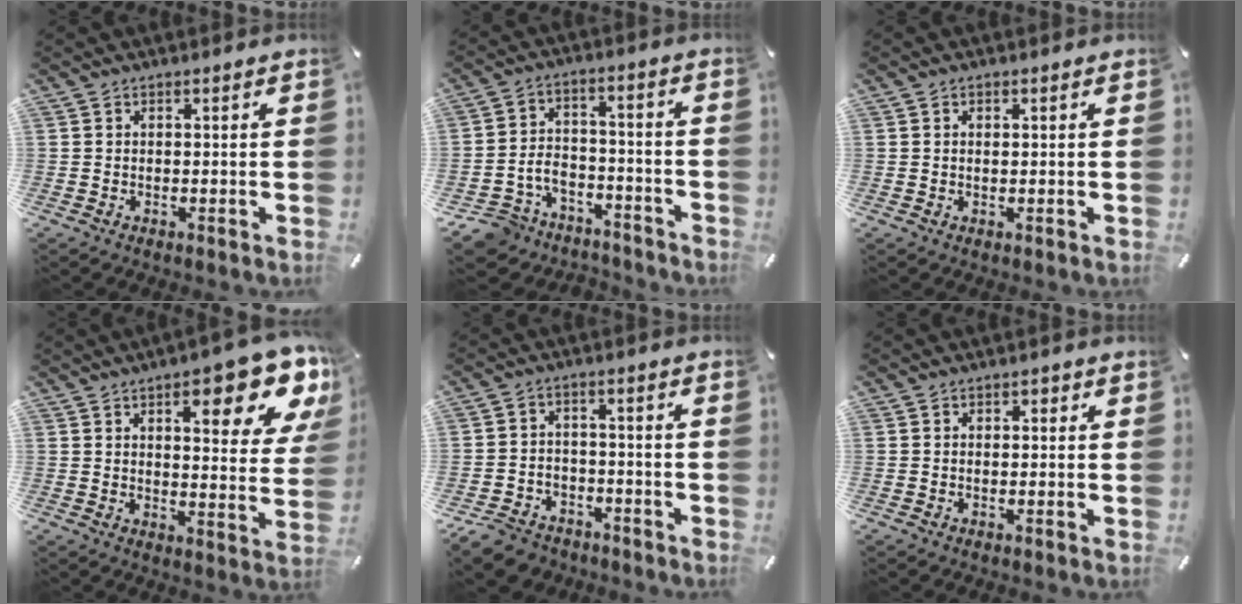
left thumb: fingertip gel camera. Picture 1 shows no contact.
{"total": 7.8, "force": [-4.6, 6.1, 1.5], "torque": [-0.039, 0.021, -0.084]}
{"total": 0.6, "force": [0.1, 0.3, 0.5], "torque": [-0.011, 0.001, 0.002]}
{"total": 15.9, "force": [9.4, 5.1, 11.8], "torque": [-0.154, -0.059, 0.147]}
{"total": 7.0, "force": [-5.3, 4.2, 1.8], "torque": [-0.043, 0.025, -0.102]}
{"total": 1.0, "force": [0.0, 0.8, 0.6], "torque": [-0.004, 0.003, -0.003]}